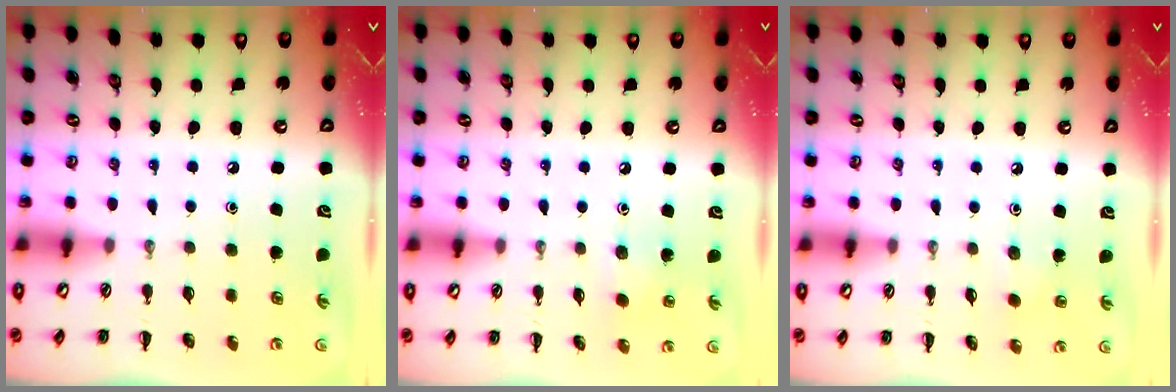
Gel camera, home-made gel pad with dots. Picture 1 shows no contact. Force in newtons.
{"total": 6.7, "press": 6.6, "slide": 1.4}
{"total": 2.5, "press": 2.4, "slide": 0.8}